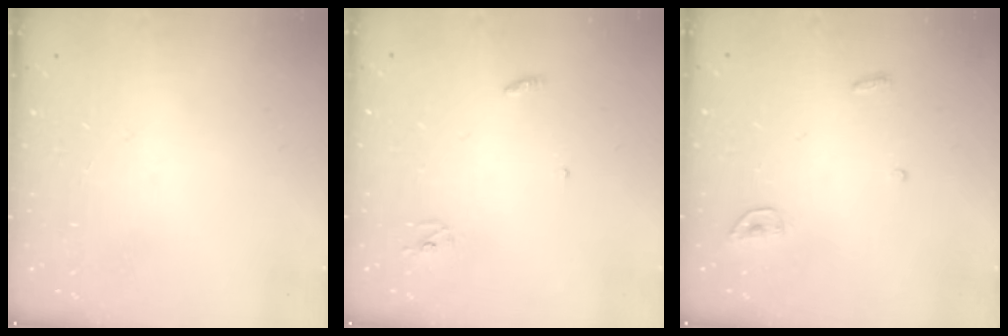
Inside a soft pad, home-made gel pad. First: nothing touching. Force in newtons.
{"total": 2.8, "press": 2.8, "slide": 0.2}
{"total": 3.4, "press": 3.4, "slide": 0.3}